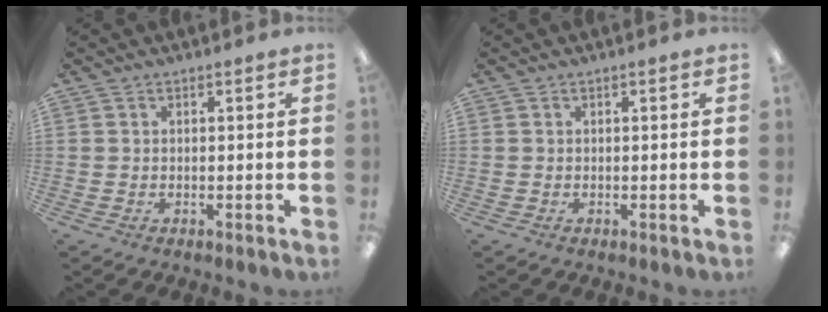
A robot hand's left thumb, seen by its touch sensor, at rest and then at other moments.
{"total": 0.0}